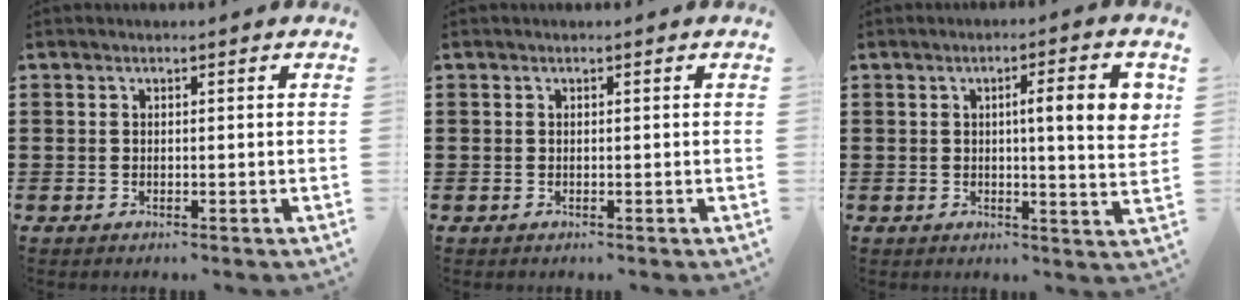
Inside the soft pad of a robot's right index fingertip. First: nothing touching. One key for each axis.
{"total": 0.0}
{"total": 7.7, "fx": 1.6, "fy": 1.0, "fz": 7.4, "tx": -0.115, "ty": -0.008, "tz": 0.018}